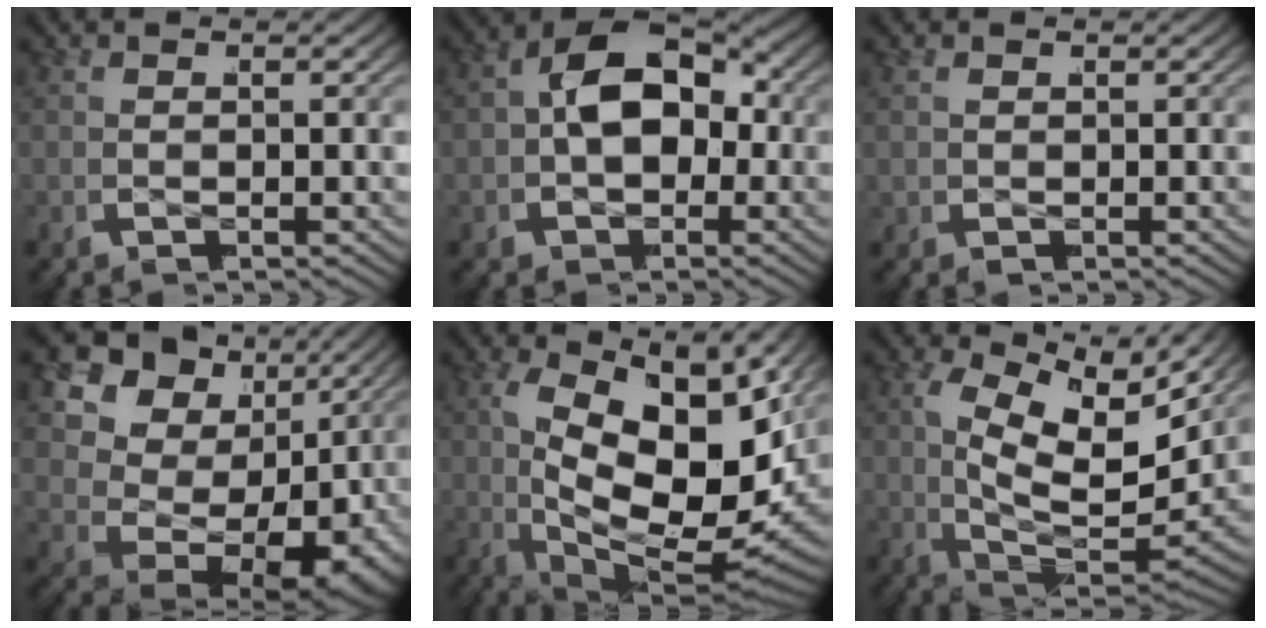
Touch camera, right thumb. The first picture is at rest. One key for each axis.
{"total": 10.0, "fx": 0.2, "fy": 6.5, "fz": 7.7, "tx": -0.148, "ty": -0.001, "tz": 0.002}
{"total": 0.6, "fx": 0.3, "fy": 0.4, "fz": -0.1, "tx": 0.004, "ty": -0.003, "tz": 0.009}
{"total": 19.7, "fx": -1.3, "fy": 14.1, "fz": 13.7, "tx": -0.272, "ty": -0.036, "tz": -0.007}
{"total": 19.6, "fx": -1.5, "fy": 10.9, "fz": 16.2, "tx": -0.276, "ty": -0.036, "tz": -0.001}
{"total": 14.0, "fx": 0.7, "fy": 8.2, "fz": 11.3, "tx": -0.222, "ty": -0.023, "tz": 0.020}